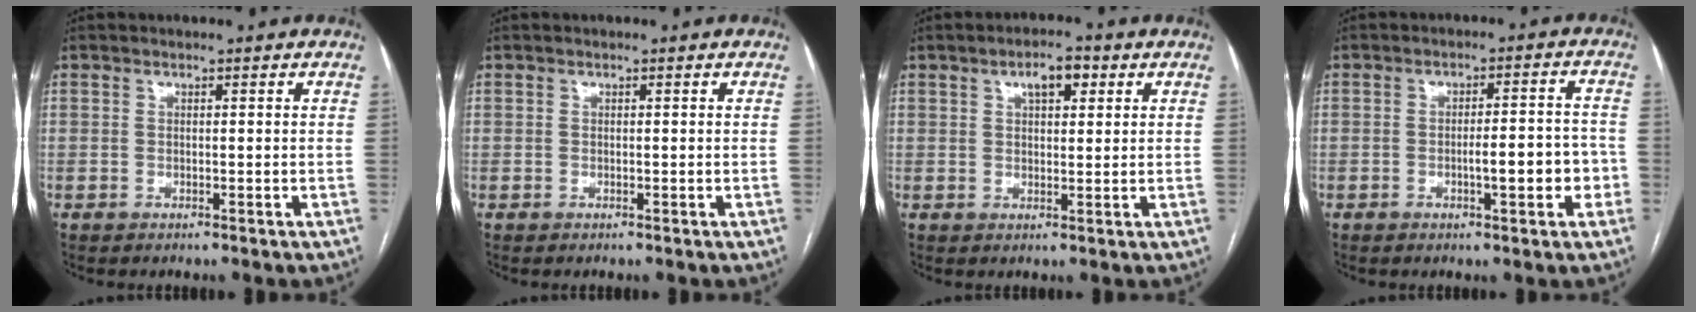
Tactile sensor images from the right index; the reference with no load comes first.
{"total": 0.0}
{"total": 4.5, "force": [2.1, 1.8, 3.5], "torque": [-0.058, 0.010, 0.033]}
{"total": 6.4, "force": [-1.9, 1.5, 5.9], "torque": [-0.084, 0.016, -0.021]}